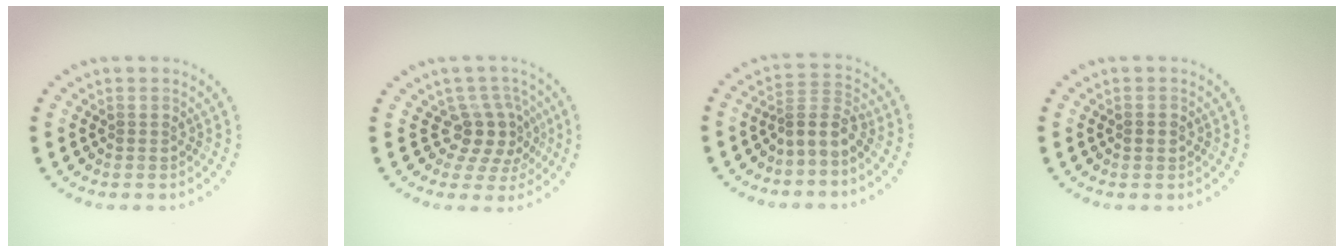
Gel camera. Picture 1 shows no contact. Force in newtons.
{"total": 3.5, "press": 2.4, "slide": 2.5}
{"total": 2.6, "press": 1.8, "slide": 1.9}
{"total": 1.1, "press": 1.1, "slide": 0.2}